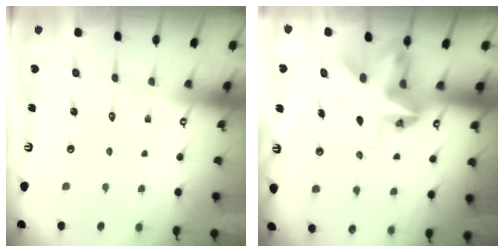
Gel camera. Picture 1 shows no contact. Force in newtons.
{"total": 9.9, "press": 9.8, "slide": 1.1}